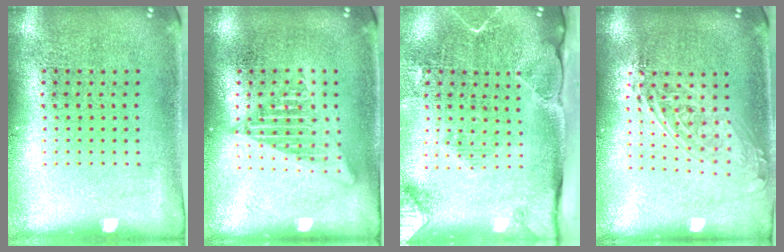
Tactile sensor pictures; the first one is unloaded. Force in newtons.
{"total": 2.3, "press": 2.3, "slide": 0.1}
{"total": 2.3, "press": 2.1, "slide": 1.1}
{"total": 1.7, "press": 1.4, "slide": 0.9}